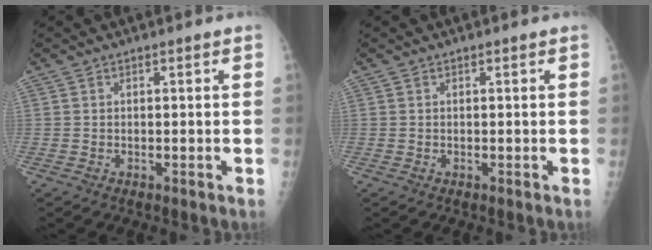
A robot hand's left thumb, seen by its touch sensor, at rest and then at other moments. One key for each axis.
{"total": 0.0}